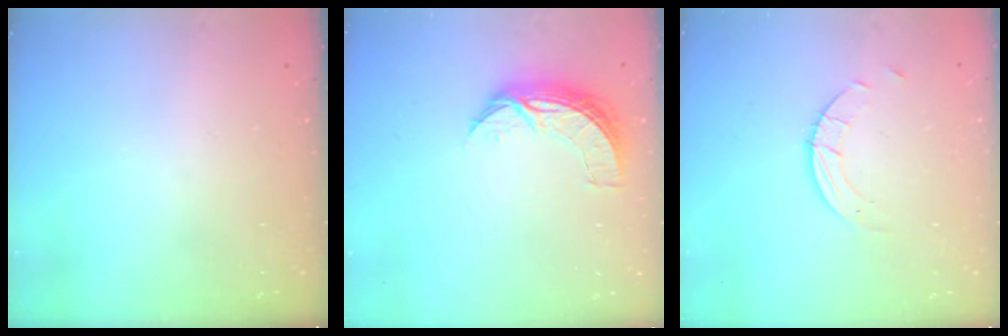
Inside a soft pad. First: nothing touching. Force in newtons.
{"total": 7.7, "press": 7.7, "slide": 0.7}
{"total": 2.5, "press": 2.5, "slide": 0.2}